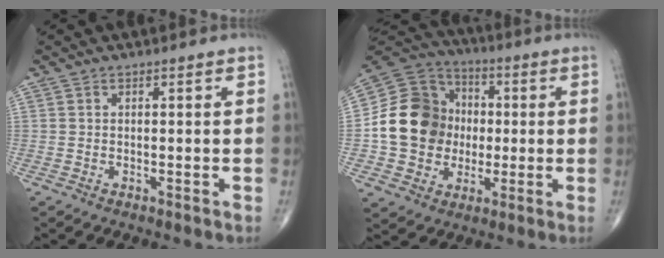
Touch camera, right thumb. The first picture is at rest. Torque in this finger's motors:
{"motor_torque": [1.91, 1.88, 0.76, -0.65, 0.12]}